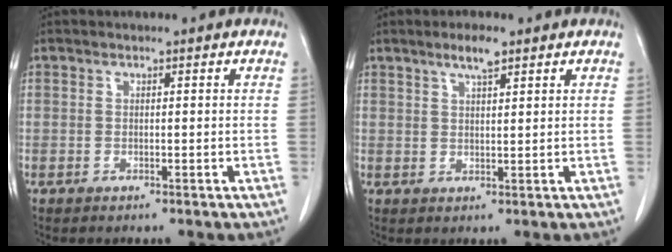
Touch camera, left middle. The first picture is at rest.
{"total": 3.3, "force": [2.3, 0.5, 2.4], "torque": [-0.045, 0.002, 0.041]}